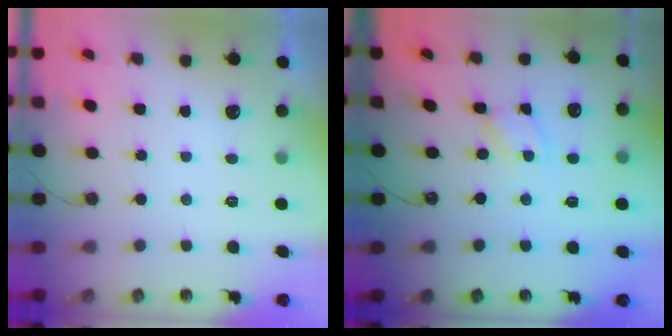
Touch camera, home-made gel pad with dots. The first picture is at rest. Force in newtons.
{"total": 1.8, "press": 1.8, "slide": 0.3}